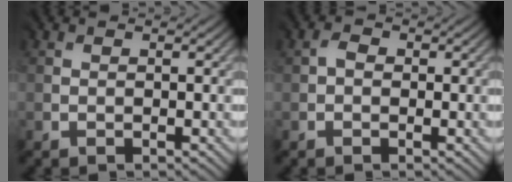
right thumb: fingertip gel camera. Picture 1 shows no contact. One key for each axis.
{"total": 0.8, "fx": 0.1, "fy": 0.7, "fz": 0.3, "tx": -0.010, "ty": 0.005, "tz": -0.005}